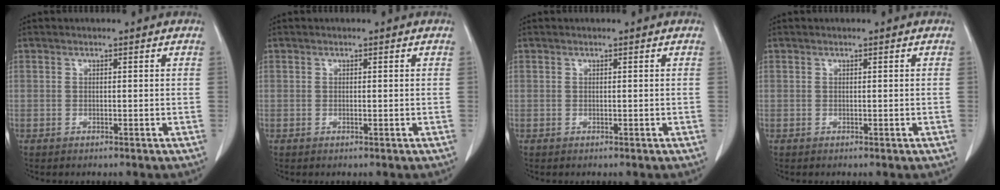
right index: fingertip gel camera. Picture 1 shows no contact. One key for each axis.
{"total": 0.0}
{"total": 0.0}
{"total": 0.0}